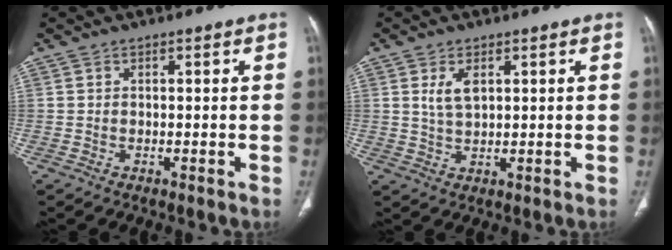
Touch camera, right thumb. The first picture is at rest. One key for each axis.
{"total": 4.0, "fx": 1.5, "fy": 2.0, "fz": 3.1, "tx": -0.060, "ty": -0.006, "tz": 0.034}